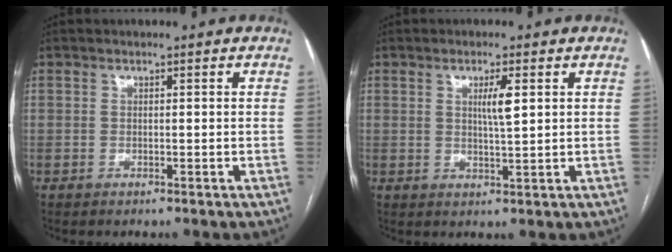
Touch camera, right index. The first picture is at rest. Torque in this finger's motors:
{"motor_torque": [0.39, 0.21, 0.09, 0.08]}